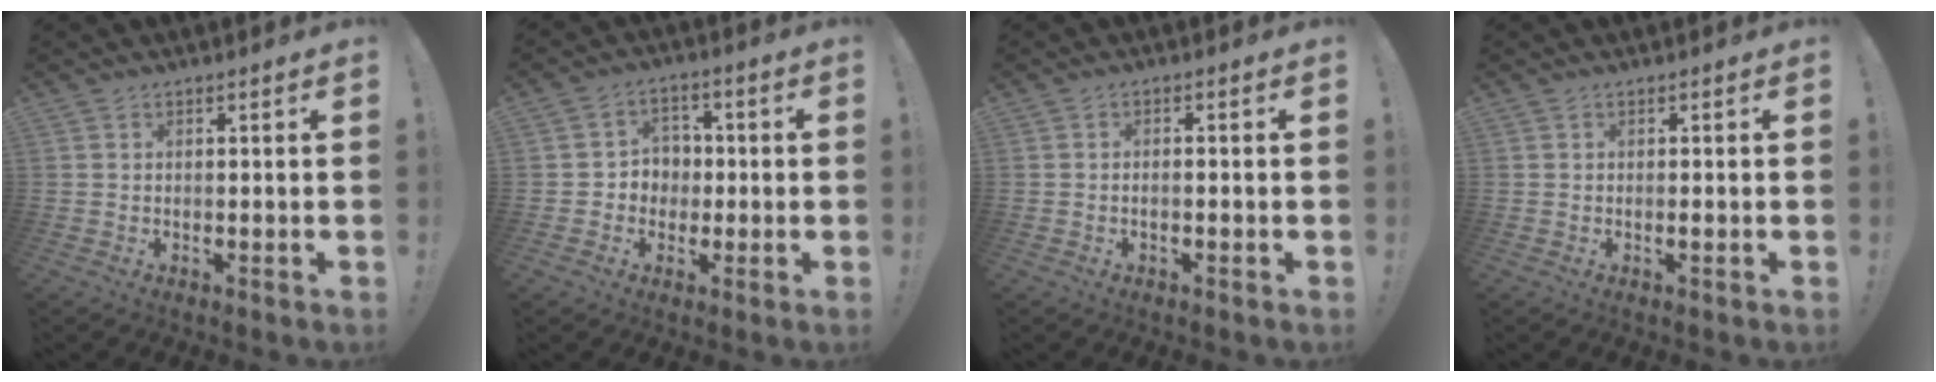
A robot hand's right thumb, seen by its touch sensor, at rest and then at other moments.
{"total": 5.9, "force": [-0.6, 5.8, 1.3], "torque": [-0.029, 0.008, -0.005]}
{"total": 1.4, "force": [-0.9, 0.2, 1.0], "torque": [-0.018, 0.003, -0.016]}
{"total": 0.5, "force": [-0.2, 0.0, 0.5], "torque": [-0.002, -0.005, -0.005]}